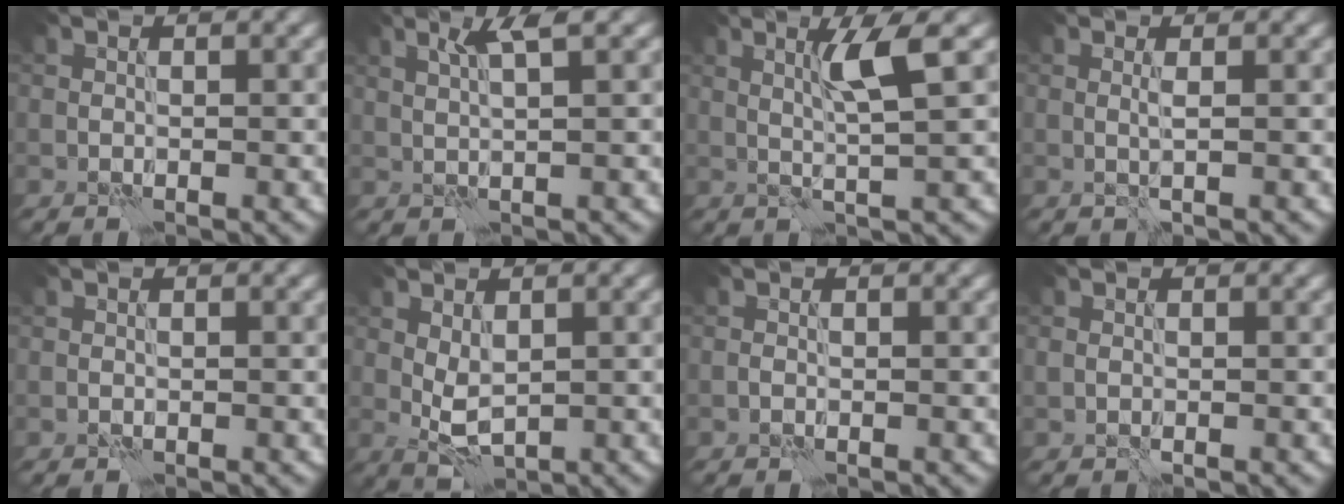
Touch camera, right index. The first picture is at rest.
{"total": 2.5, "force": [1.2, 0.1, 2.2], "torque": [-0.041, 0.003, 0.023]}
{"total": 3.5, "force": [1.2, -0.1, 3.3], "torque": [-0.063, 0.002, 0.022]}
{"total": 0.9, "force": [0.2, 0.1, 0.9], "torque": [-0.018, 0.003, -0.001]}
{"total": 0.0}
{"total": 2.7, "force": [0.4, 1.4, 2.3], "torque": [-0.049, -0.001, 0.012]}
{"total": 0.5, "force": [-0.4, 0.3, 0.3], "torque": [-0.007, 0.000, -0.008]}
{"total": 0.7, "force": [0.1, 0.5, 0.4], "torque": [-0.010, -0.001, 0.003]}